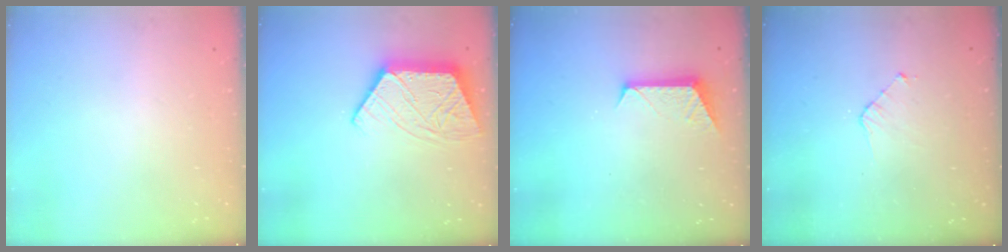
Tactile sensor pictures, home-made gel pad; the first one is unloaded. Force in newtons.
{"total": 13.3, "press": 13.3, "slide": 0.8}
{"total": 7.4, "press": 7.4, "slide": 0.6}
{"total": 5.4, "press": 5.4, "slide": 0.3}